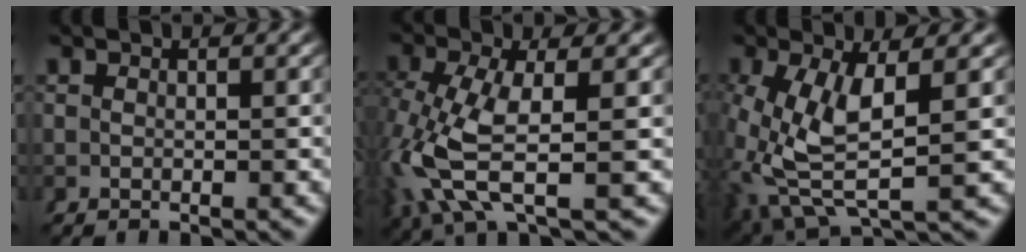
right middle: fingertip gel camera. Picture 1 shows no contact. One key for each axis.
{"total": 6.6, "fx": -0.5, "fy": 3.4, "fz": 5.6, "tx": -0.160, "ty": -0.030, "tz": 0.008}
{"total": 7.3, "fx": 0.0, "fy": 3.9, "fz": 6.1, "tx": -0.154, "ty": -0.031, "tz": 0.020}